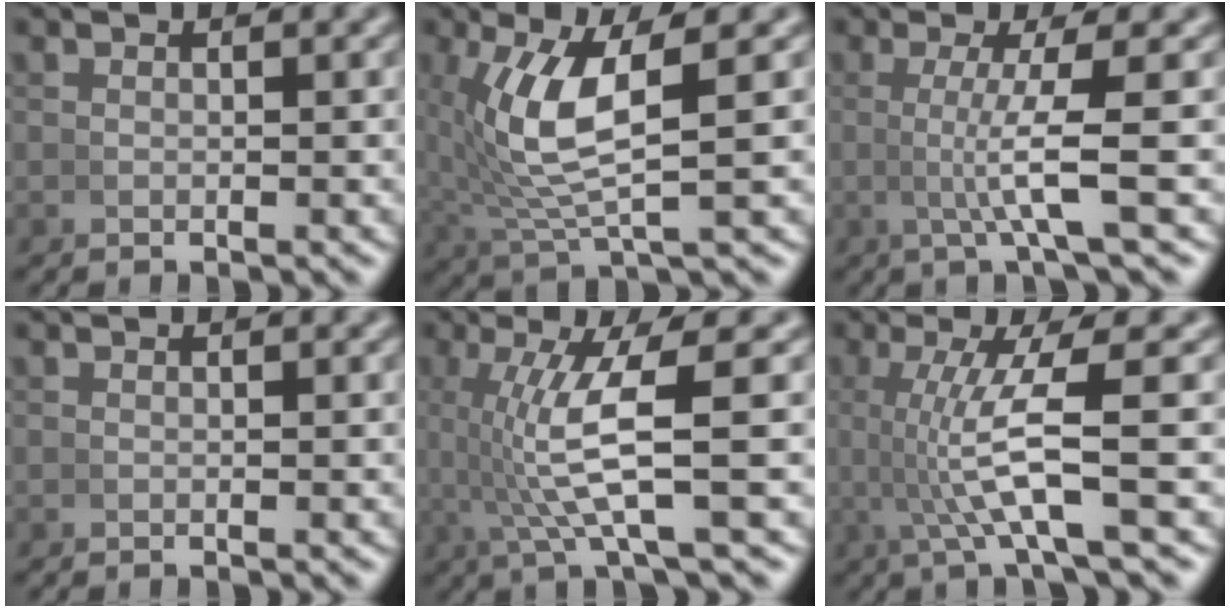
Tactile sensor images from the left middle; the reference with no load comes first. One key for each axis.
{"total": 7.0, "fx": 1.0, "fy": 2.3, "fz": 6.5, "tx": -0.134, "ty": 0.002, "tz": 0.028}
{"total": 3.8, "fx": 0.3, "fy": -0.8, "fz": 3.7, "tx": -0.073, "ty": -0.003, "tz": 0.006}
{"total": 0.0}
{"total": 6.0, "fx": 0.2, "fy": 0.4, "fz": 6.0, "tx": -0.124, "ty": 0.000, "tz": 0.008}
{"total": 5.3, "fx": -0.1, "fy": 0.0, "fz": 5.3, "tx": -0.102, "ty": -0.006, "tz": 0.003}